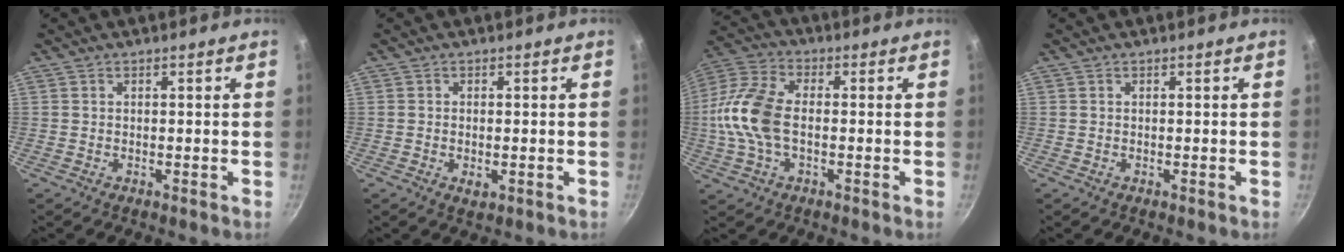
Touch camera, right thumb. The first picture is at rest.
{"total": 2.1, "force": [-0.5, 1.1, 1.7], "torque": [-0.028, -0.004, -0.006]}
{"total": 13.2, "force": [-1.0, 7.5, 10.8], "torque": [-0.218, 0.030, -0.036]}
{"total": 0.0}